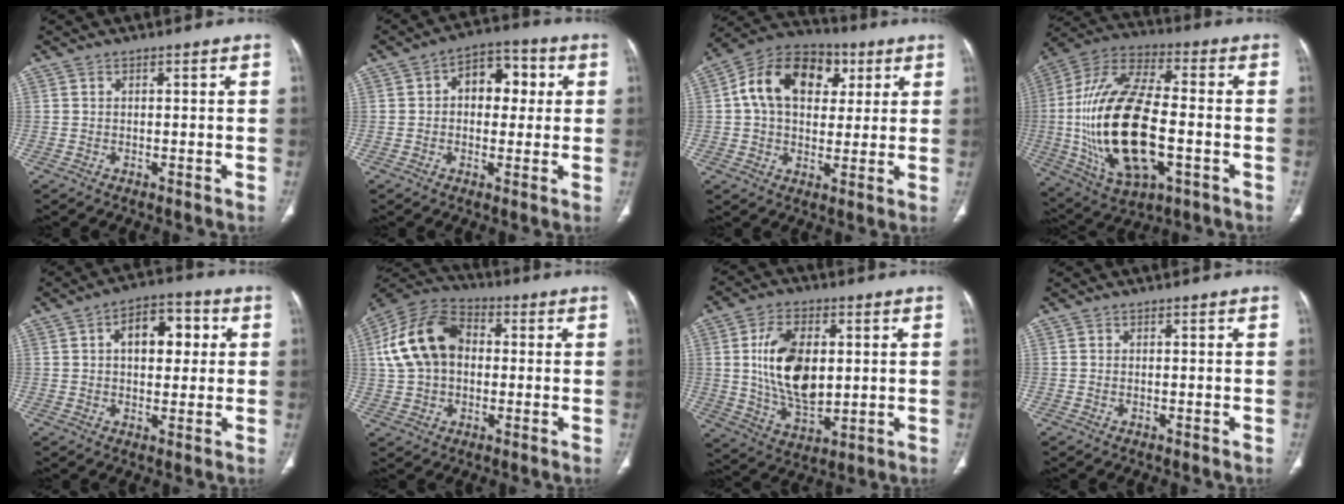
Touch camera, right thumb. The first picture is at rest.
{"total": 9.7, "force": [1.8, 6.5, 7.0], "torque": [-0.058, 0.022, 0.022]}
{"total": 16.7, "force": [4.6, 11.7, 11.0], "torque": [-0.157, 0.012, 0.068]}
{"total": 25.5, "force": [-3.7, 11.8, 22.2], "torque": [-0.452, 0.014, -0.054]}
{"total": 10.0, "force": [2.5, 5.9, 7.6], "torque": [-0.077, 0.015, 0.035]}
{"total": 15.7, "force": [1.8, 11.2, 10.9], "torque": [-0.192, 0.030, 0.022]}
{"total": 15.2, "force": [2.1, 8.9, 12.2], "torque": [-0.199, -0.011, 0.046]}
{"total": 0.0}